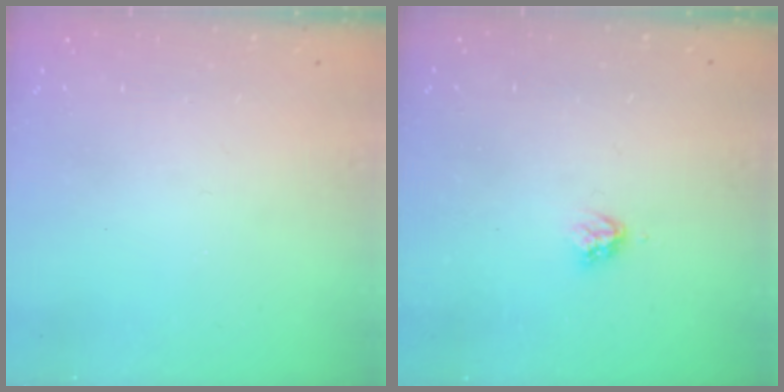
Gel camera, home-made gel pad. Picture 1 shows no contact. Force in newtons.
{"total": 3.3, "press": 3.3, "slide": 0.3}